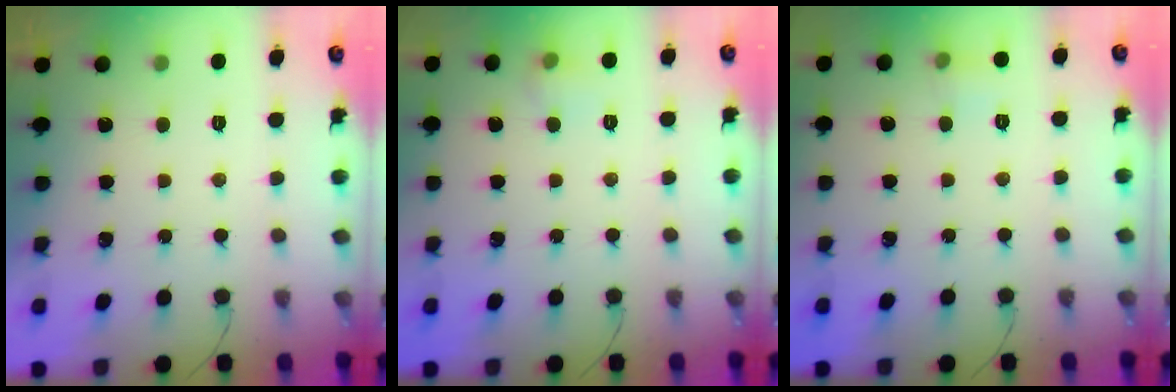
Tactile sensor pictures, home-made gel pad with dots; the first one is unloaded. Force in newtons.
{"total": 4.6, "press": 4.3, "slide": 1.7}
{"total": 6.7, "press": 3.7, "slide": 5.6}